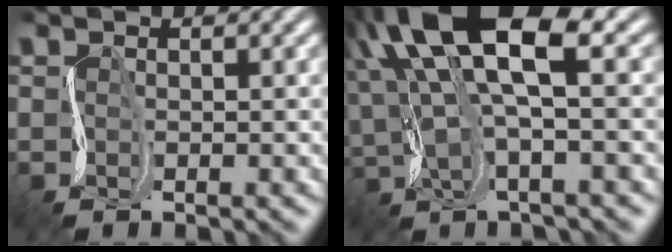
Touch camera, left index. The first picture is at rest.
{"total": 10.6, "force": [5.0, 3.6, 8.7], "torque": [-0.189, 0.023, 0.094]}